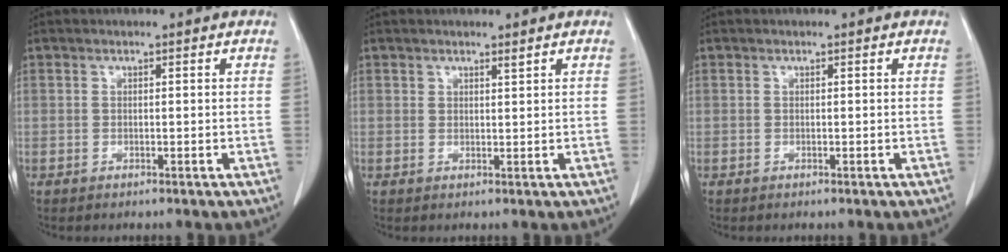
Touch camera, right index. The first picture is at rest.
{"total": 1.1, "force": [0.9, 0.4, 0.4], "torque": [-0.009, -0.001, 0.017]}
{"total": 0.0}